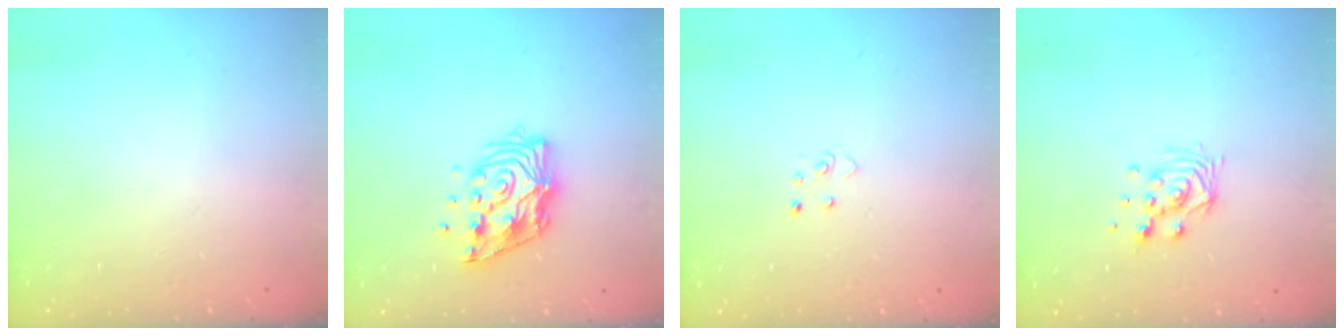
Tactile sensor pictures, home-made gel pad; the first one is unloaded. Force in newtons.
{"total": 13.0, "press": 12.9, "slide": 1.1}
{"total": 2.6, "press": 2.6, "slide": 0.3}
{"total": 8.2, "press": 8.2, "slide": 0.4}